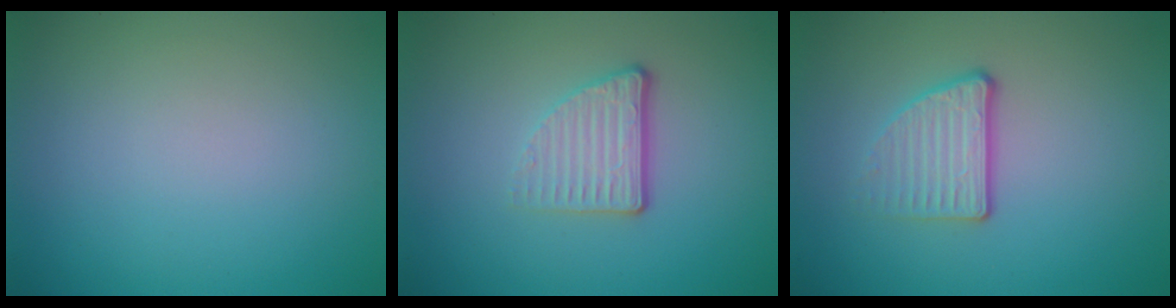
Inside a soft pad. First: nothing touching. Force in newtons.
{"total": 3.4, "press": 2.4, "slide": 2.4}
{"total": 3.0, "press": 2.3, "slide": 1.9}